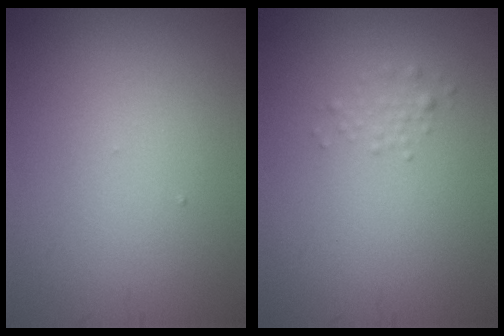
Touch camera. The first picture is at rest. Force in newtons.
{"total": 1.0, "press": 1.0, "slide": 0.0}